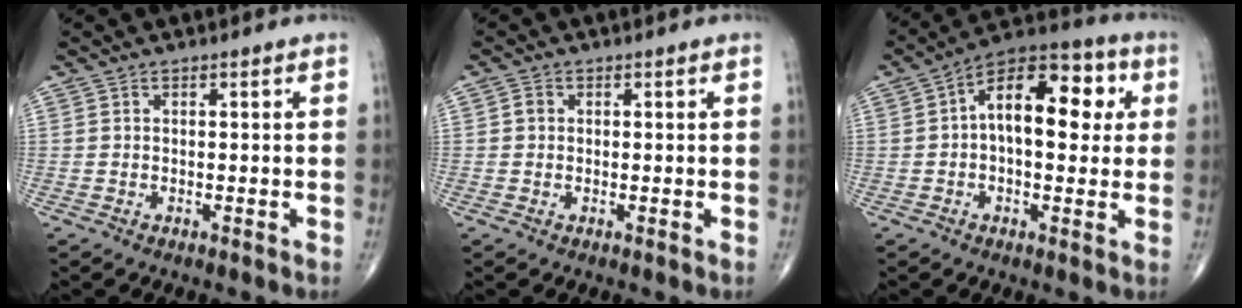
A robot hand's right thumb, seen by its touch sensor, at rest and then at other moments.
{"total": 1.2, "force": [0.1, 1.1, 0.5], "torque": [-0.007, 0.002, 0.001]}
{"total": 15.5, "force": [2.5, 8.3, 12.8], "torque": [-0.166, 0.029, 0.029]}